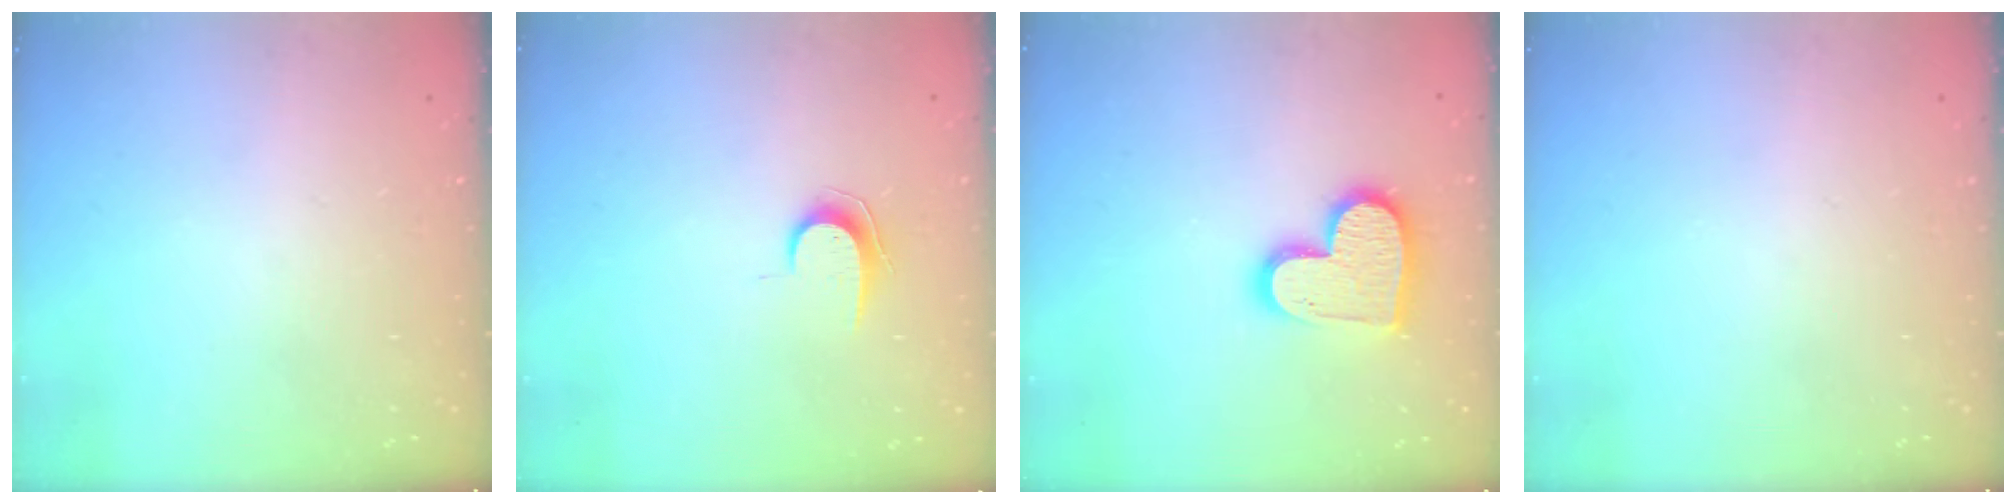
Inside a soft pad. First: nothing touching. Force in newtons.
{"total": 6.7, "press": 6.7, "slide": 0.7}
{"total": 13.9, "press": 13.9, "slide": 1.2}
{"total": 0.0}